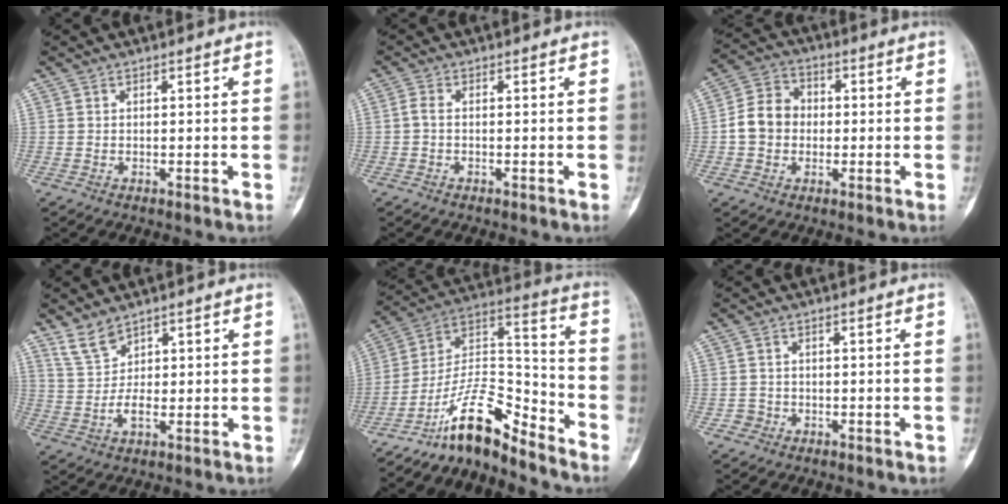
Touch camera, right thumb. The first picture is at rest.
{"total": 1.6, "force": [-0.3, 0.8, 1.3], "torque": [-0.029, 0.002, -0.011]}
{"total": 8.5, "force": [-0.6, 7.3, 4.4], "torque": [-0.062, 0.026, -0.022]}
{"total": 4.8, "force": [3.3, 2.6, 2.3], "torque": [-0.040, -0.018, 0.074]}
{"total": 13.6, "force": [-11.2, 3.8, 6.7], "torque": [-0.105, 0.117, -0.209]}
{"total": 1.7, "force": [-0.8, 1.5, -0.1], "torque": [0.014, 0.010, -0.021]}